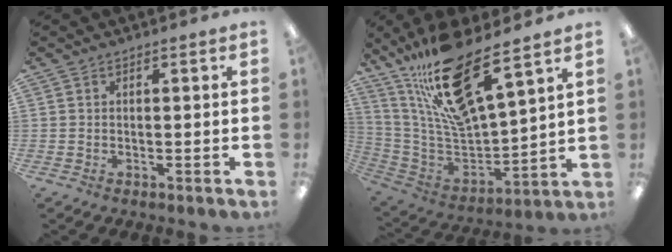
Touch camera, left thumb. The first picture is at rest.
{"total": 20.4, "force": [15.4, 5.0, 12.3], "torque": [-0.224, -0.104, 0.263]}